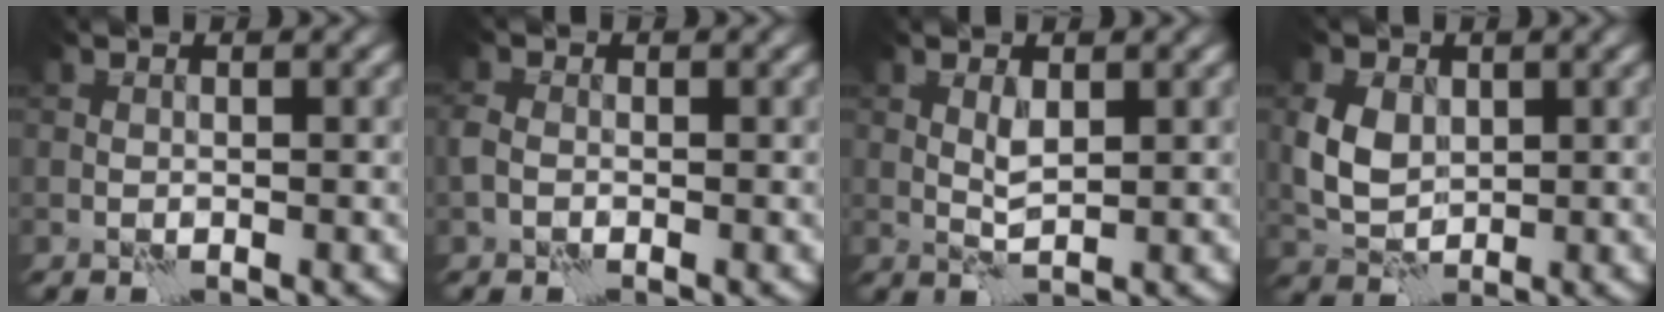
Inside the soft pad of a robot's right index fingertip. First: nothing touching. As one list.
[{"total": 1.0, "force": [-0.3, 0.7, 0.6], "torque": [-0.015, 0.002, -0.012]}, {"total": 1.4, "force": [0.8, 0.3, 1.1], "torque": [-0.026, -0.001, 0.016]}, {"total": 3.9, "force": [0.8, 2.8, 2.5], "torque": [-0.059, 0.000, 0.015]}]